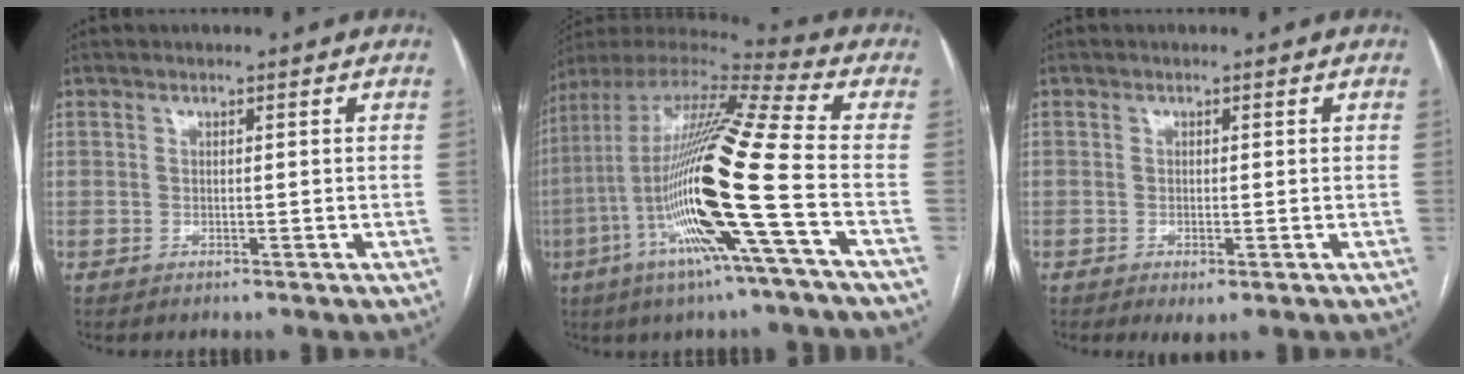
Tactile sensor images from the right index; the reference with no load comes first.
{"total": 23.0, "force": [-6.0, -0.1, 22.2], "torque": [-0.442, -0.025, -0.127]}
{"total": 1.8, "force": [-0.7, 0.5, 1.6], "torque": [-0.022, -0.003, -0.007]}